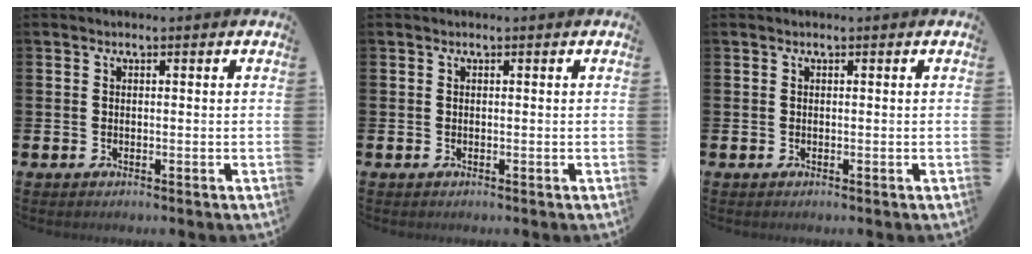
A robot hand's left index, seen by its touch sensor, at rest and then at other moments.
{"total": 0.0}
{"total": 0.0}